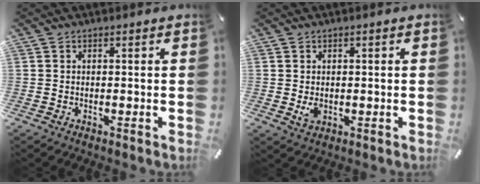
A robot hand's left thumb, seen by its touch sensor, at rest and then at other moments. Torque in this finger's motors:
{"motor_torque": [0.62, 0.68, 0.04, 0.07, 0.00]}